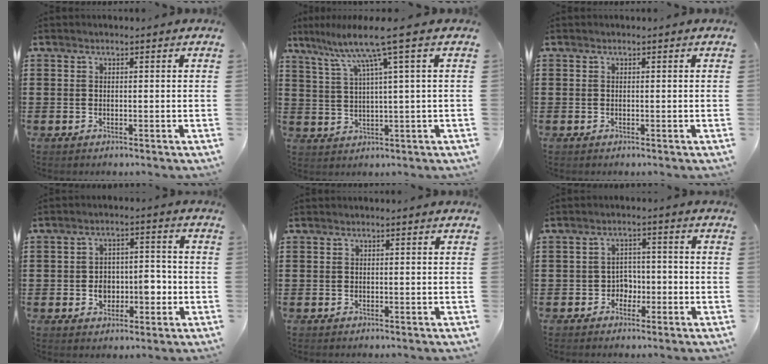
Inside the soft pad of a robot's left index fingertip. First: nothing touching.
{"total": 8.4, "force": [4.3, -0.7, 7.2], "torque": [-0.160, -0.019, 0.068]}
{"total": 0.0}
{"total": 5.6, "force": [-1.4, 4.0, 3.7], "torque": [-0.058, 0.003, -0.031]}
{"total": 0.0}
{"total": 3.1, "force": [-1.7, 2.3, 1.2], "torque": [-0.032, 0.006, -0.038]}